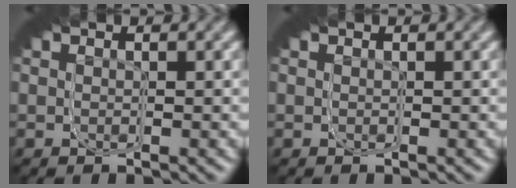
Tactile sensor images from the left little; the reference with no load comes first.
{"total": 0.0}